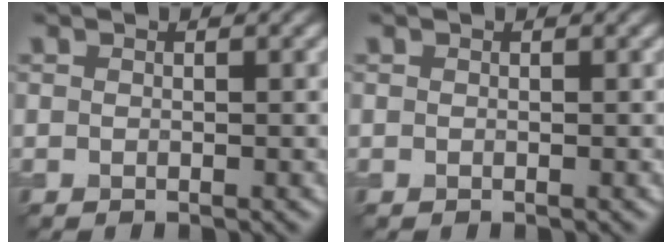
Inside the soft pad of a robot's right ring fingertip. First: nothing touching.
{"total": 0.0}